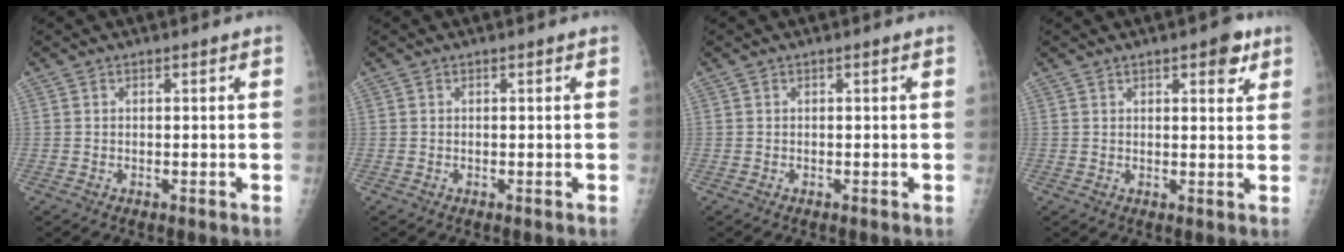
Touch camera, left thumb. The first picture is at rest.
{"total": 0.0}
{"total": 0.0}
{"total": 4.9, "force": [2.7, 2.0, 3.5], "torque": [-0.029, -0.009, 0.029]}